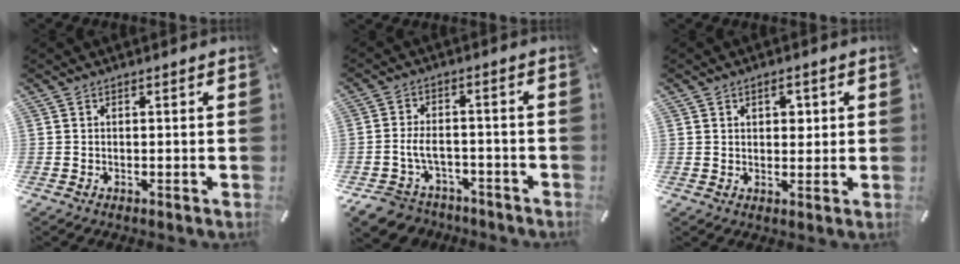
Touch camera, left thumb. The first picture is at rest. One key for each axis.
{"total": 7.1, "fx": -2.9, "fy": 5.4, "fz": 3.5, "tx": -0.087, "ty": 0.016, "tz": -0.054}
{"total": 3.3, "fx": 1.1, "fy": 2.5, "fz": 1.8, "tx": -0.009, "ty": -0.006, "tz": 0.010}